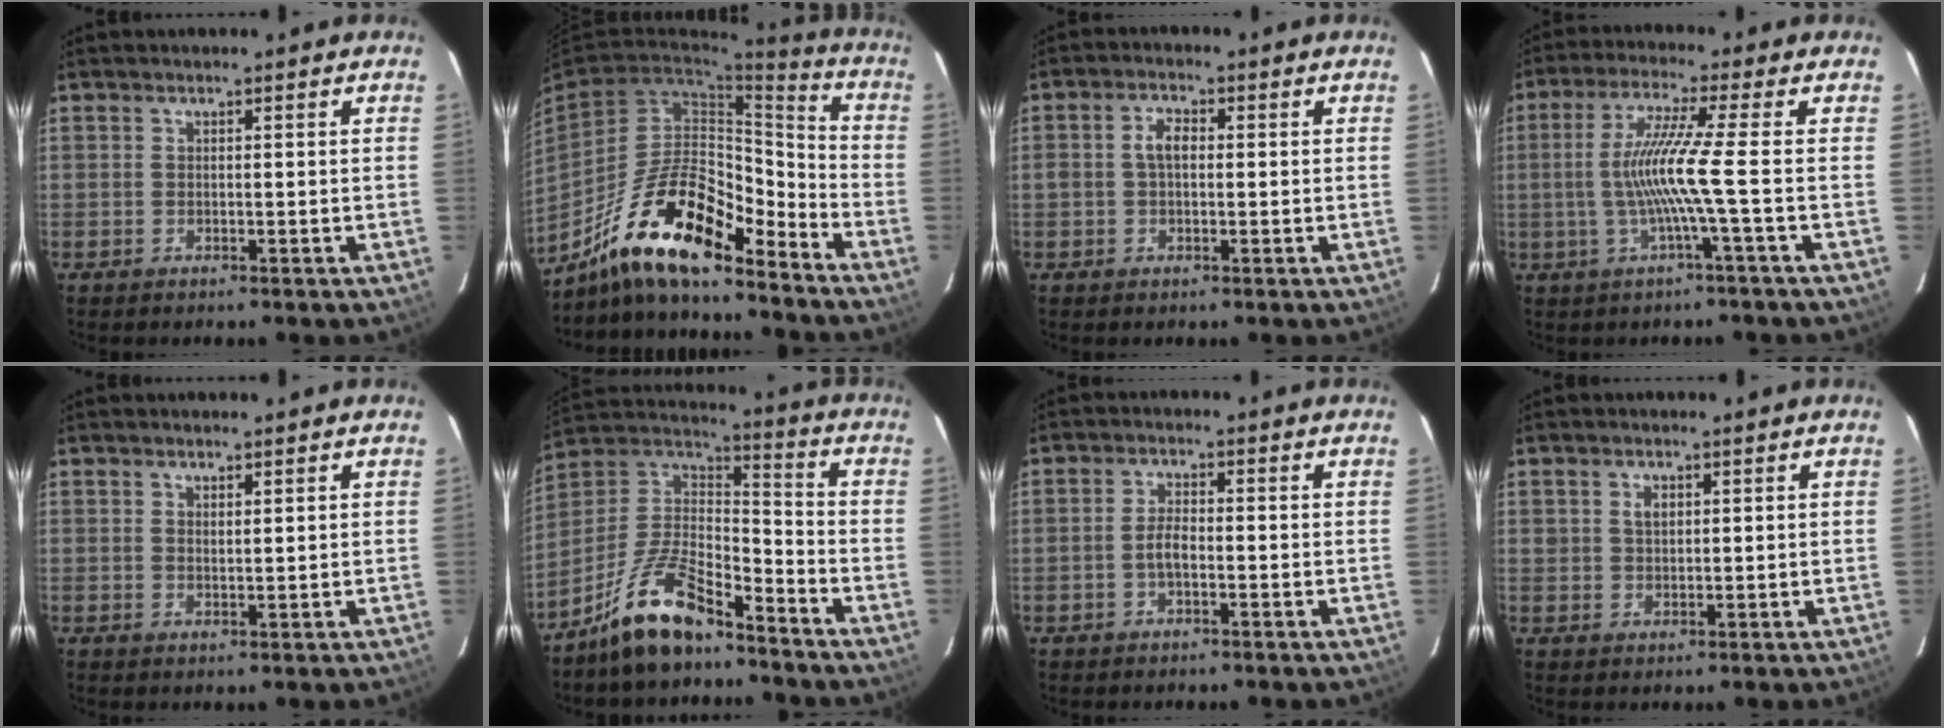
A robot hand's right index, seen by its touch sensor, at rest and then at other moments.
{"total": 18.4, "force": [-13.5, 5.0, 11.4], "torque": [-0.216, 0.000, -0.242]}
{"total": 3.5, "force": [0.1, 2.1, 2.8], "torque": [-0.053, 0.010, 0.003]}
{"total": 8.7, "force": [-1.6, -2.2, 8.3], "torque": [-0.164, -0.006, -0.025]}
{"total": 1.3, "force": [0.9, 0.4, 0.8], "torque": [-0.013, 0.000, 0.017]}
{"total": 14.5, "force": [-10.6, 4.9, 8.6], "torque": [-0.190, 0.012, -0.198]}
{"total": 2.8, "force": [-1.0, 1.0, 2.4], "torque": [-0.049, 0.005, -0.018]}
{"total": 2.3, "force": [0.9, 1.7, 1.3], "torque": [-0.018, 0.005, 0.017]}